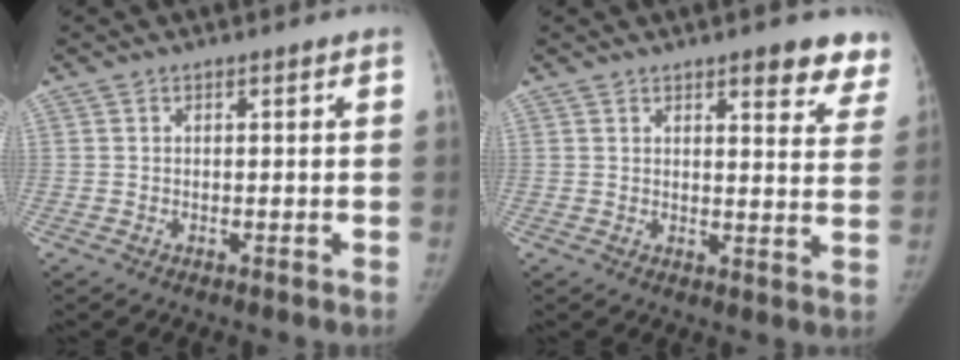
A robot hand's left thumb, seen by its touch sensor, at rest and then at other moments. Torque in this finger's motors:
{"motor_torque": [0.07, 0.00, 0.88, -0.46, 0.02]}